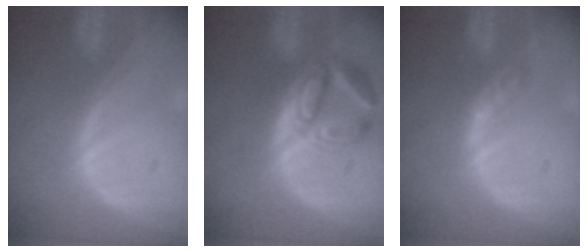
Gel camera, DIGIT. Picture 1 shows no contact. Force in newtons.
{"total": 7.7, "press": 6.8, "slide": 3.6}
{"total": 2.8, "press": 2.5, "slide": 1.2}